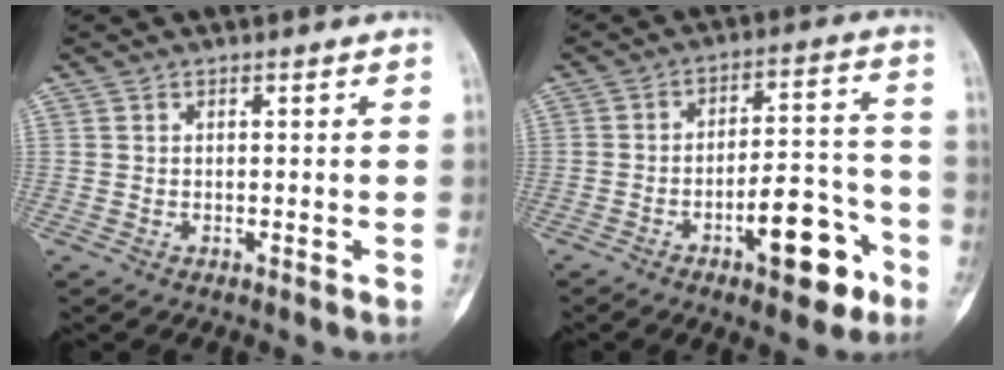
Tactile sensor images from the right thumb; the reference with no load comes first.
{"total": 13.4, "force": [-6.5, 5.3, 10.5], "torque": [-0.126, 0.050, -0.092]}